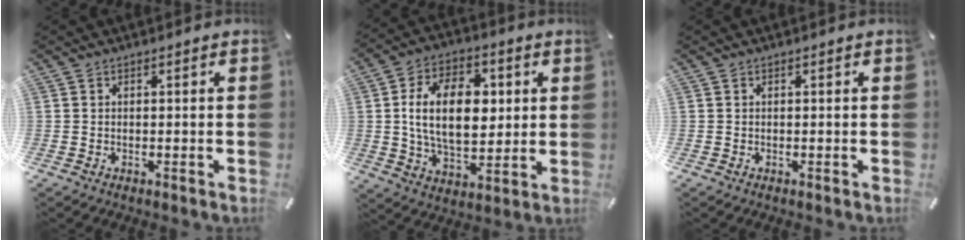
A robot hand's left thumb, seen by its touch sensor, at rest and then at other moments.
{"total": 16.3, "force": [2.2, 10.3, 12.5], "torque": [-0.235, 0.007, 0.034]}
{"total": 0.0}